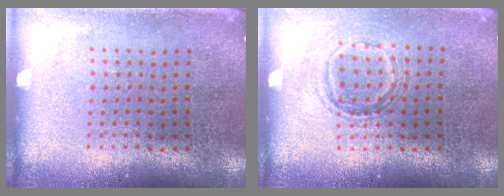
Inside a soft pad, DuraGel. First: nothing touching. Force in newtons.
{"total": 1.2, "press": 1.1, "slide": 0.6}